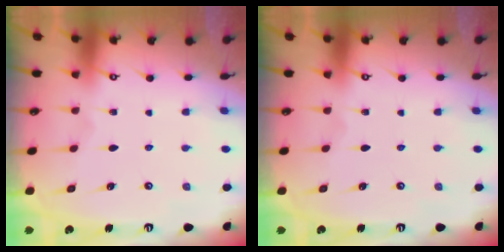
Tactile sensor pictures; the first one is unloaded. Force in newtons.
{"total": 0.0}